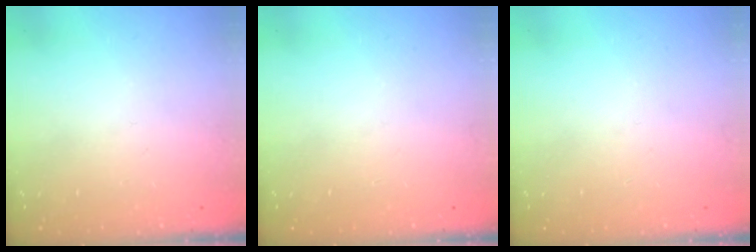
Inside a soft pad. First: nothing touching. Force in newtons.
{"total": 0.0}
{"total": 0.0}